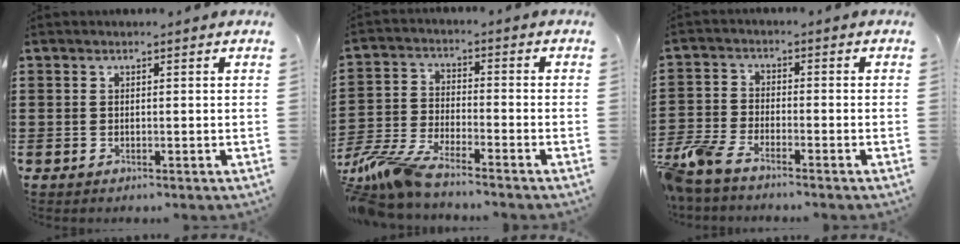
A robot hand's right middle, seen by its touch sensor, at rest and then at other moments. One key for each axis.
{"total": 7.4, "fx": -6.8, "fy": 0.6, "fz": 2.8, "tx": -0.079, "ty": -0.009, "tz": -0.136}
{"total": 5.0, "fx": -4.4, "fy": 1.0, "fz": 2.0, "tx": -0.078, "ty": -0.017, "tz": -0.095}